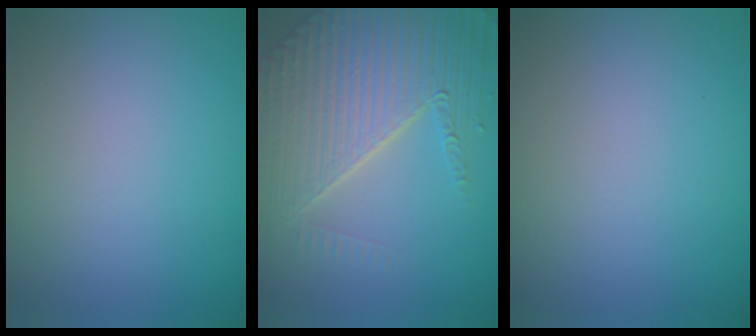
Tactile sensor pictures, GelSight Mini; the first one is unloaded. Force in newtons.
{"total": 8.2, "press": 5.7, "slide": 5.9}
{"total": 0.0}